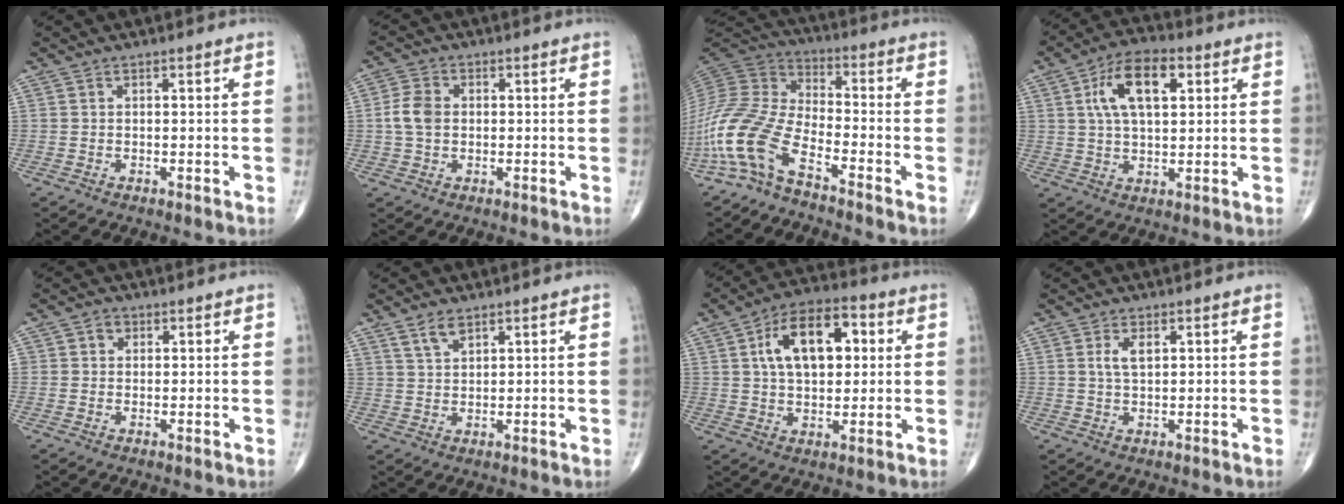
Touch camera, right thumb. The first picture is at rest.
{"total": 5.0, "force": [0.1, 3.7, 3.4], "torque": [-0.069, 0.008, -0.003]}
{"total": 13.8, "force": [-8.4, 5.1, 9.6], "torque": [-0.214, 0.064, -0.176]}
{"total": 12.0, "force": [3.7, 6.0, 9.6], "torque": [-0.163, 0.007, 0.062]}
{"total": 2.1, "force": [0.6, 1.8, 0.7], "torque": [0.001, 0.001, 0.005]}
{"total": 3.6, "force": [2.5, 1.7, 2.0], "torque": [-0.033, -0.011, 0.053]}
{"total": 14.7, "force": [3.5, 8.2, 11.7], "torque": [-0.174, 0.013, 0.053]}
{"total": 3.1, "force": [1.0, 1.4, 2.5], "torque": [-0.047, 0.000, 0.021]}